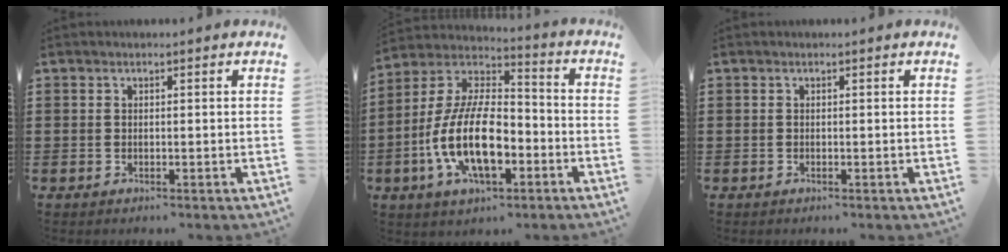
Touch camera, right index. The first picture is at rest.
{"total": 14.2, "force": [-4.7, 6.6, 11.7], "torque": [-0.273, -0.002, -0.095]}
{"total": 0.0}